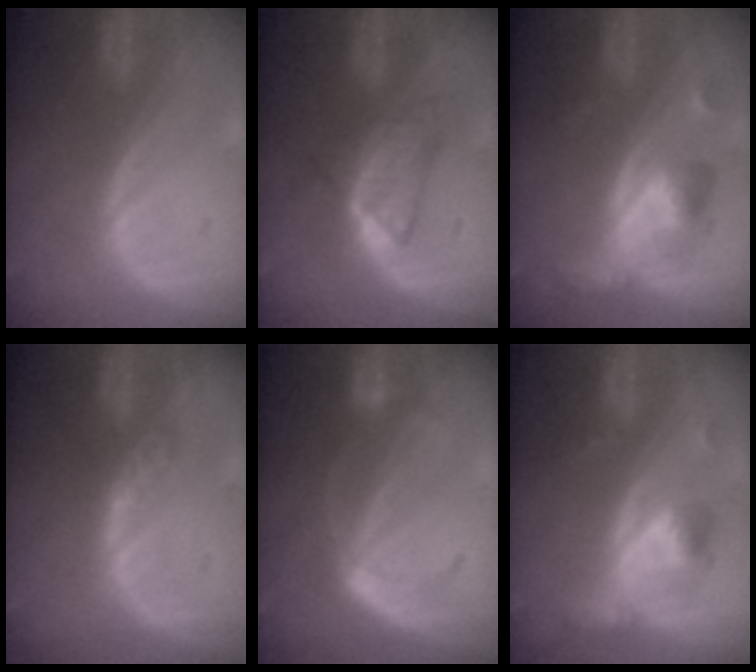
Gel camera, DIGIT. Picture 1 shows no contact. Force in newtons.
{"total": 6.0, "press": 5.1, "slide": 3.2}
{"total": 5.7, "press": 5.7, "slide": 0.4}
{"total": 2.6, "press": 2.3, "slide": 1.3}
{"total": 4.5, "press": 4.4, "slide": 0.9}
{"total": 5.3, "press": 5.0, "slide": 1.7}